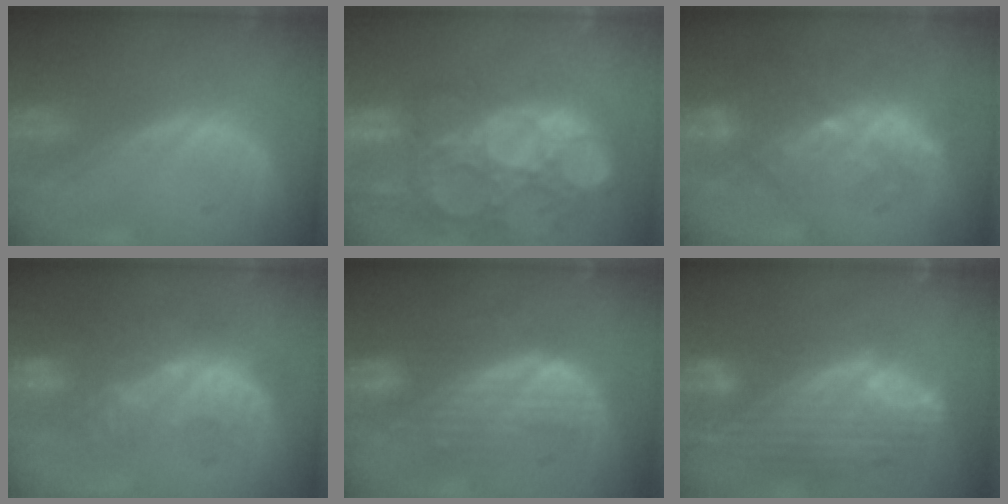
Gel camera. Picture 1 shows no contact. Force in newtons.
{"total": 15.0, "press": 12.6, "slide": 8.2}
{"total": 9.1, "press": 8.4, "slide": 3.5}
{"total": 9.4, "press": 8.7, "slide": 3.6}
{"total": 7.8, "press": 7.7, "slide": 1.4}
{"total": 11.9, "press": 10.0, "slide": 6.4}